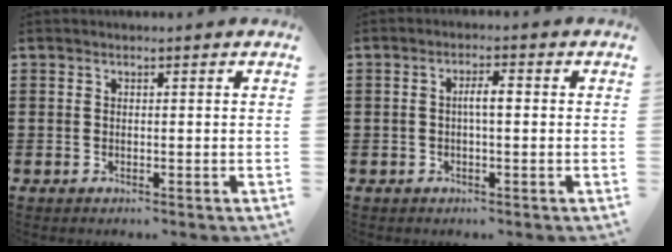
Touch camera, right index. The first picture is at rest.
{"total": 2.6, "force": [-0.1, 0.7, 2.5], "torque": [-0.047, 0.003, -0.004]}